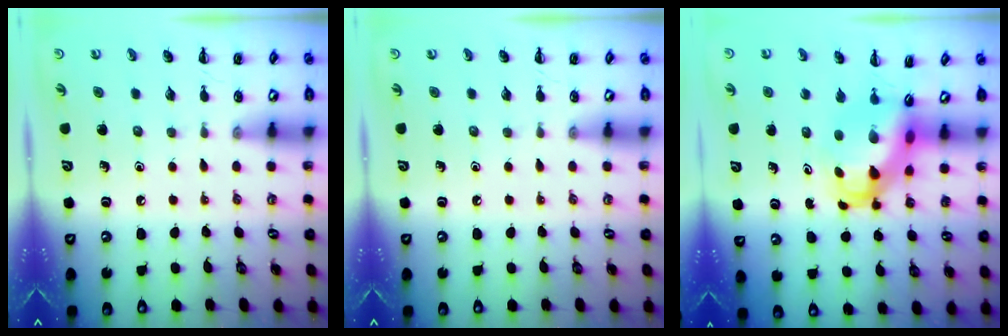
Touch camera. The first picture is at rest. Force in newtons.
{"total": 0.0}
{"total": 5.1, "press": 4.9, "slide": 1.4}